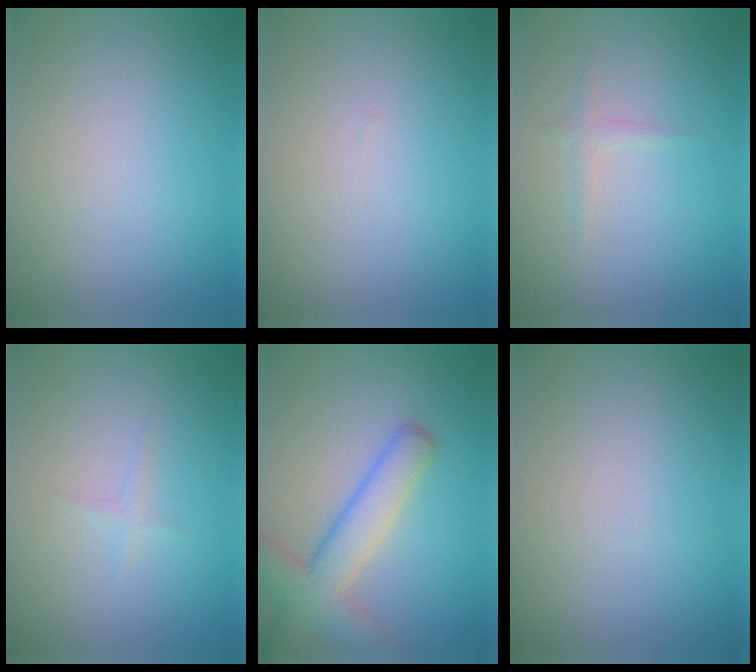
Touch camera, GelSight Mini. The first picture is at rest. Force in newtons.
{"total": 0.0}
{"total": 0.9, "press": 0.9, "slide": 0.0}
{"total": 0.7, "press": 0.7, "slide": 0.1}
{"total": 5.6, "press": 5.6, "slide": 0.3}
{"total": 0.0}